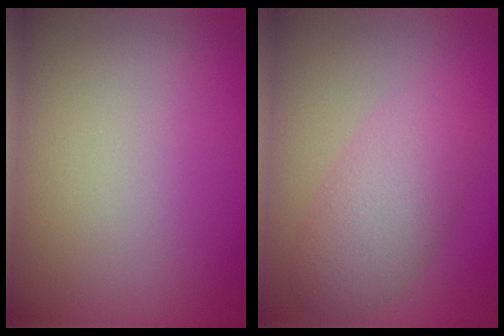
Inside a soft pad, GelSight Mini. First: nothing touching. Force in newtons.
{"total": 4.3, "press": 4.3, "slide": 0.1}